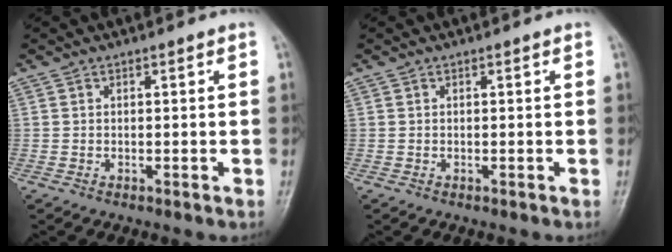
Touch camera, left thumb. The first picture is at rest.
{"total": 0.0}